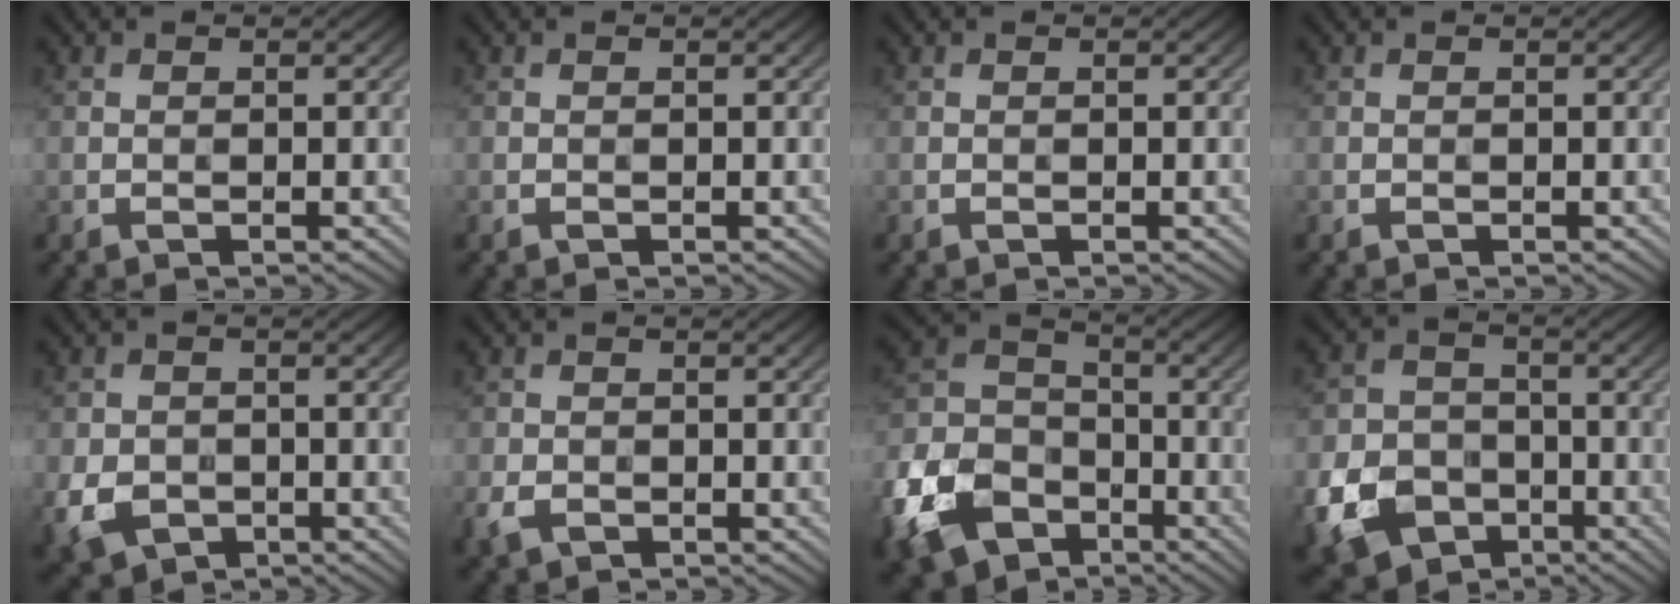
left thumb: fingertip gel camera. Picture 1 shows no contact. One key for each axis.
{"total": 0.0}
{"total": 0.0}
{"total": 0.0}
{"total": 5.5, "fx": -2.0, "fy": 4.5, "fz": 2.6, "tx": -0.068, "ty": -0.024, "tz": -0.030}
{"total": 3.1, "fx": -1.7, "fy": 2.0, "fz": 1.7, "tx": -0.044, "ty": -0.016, "tz": -0.032}
{"total": 13.7, "fx": -6.6, "fy": 9.7, "fz": 7.1, "tx": -0.202, "ty": -0.038, "tz": -0.133}
{"total": 9.8, "fx": -4.3, "fy": 7.5, "fz": 4.5, "tx": -0.117, "ty": -0.035, "tz": -0.081}